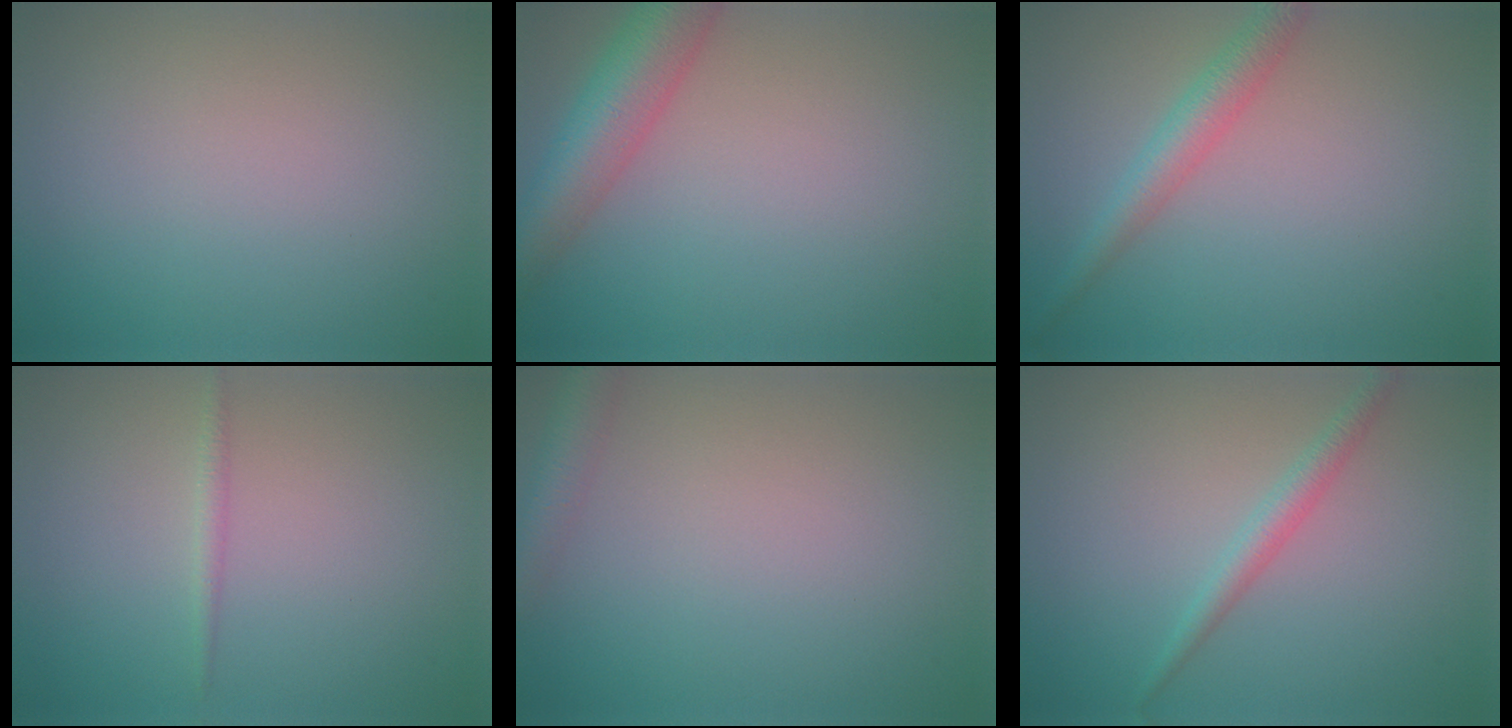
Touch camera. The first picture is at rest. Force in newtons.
{"total": 6.1, "press": 6.1, "slide": 0.5}
{"total": 2.9, "press": 2.9, "slide": 0.1}
{"total": 0.9, "press": 0.9, "slide": 0.0}
{"total": 2.9, "press": 2.9, "slide": 0.1}
{"total": 2.0, "press": 2.0, "slide": 0.1}